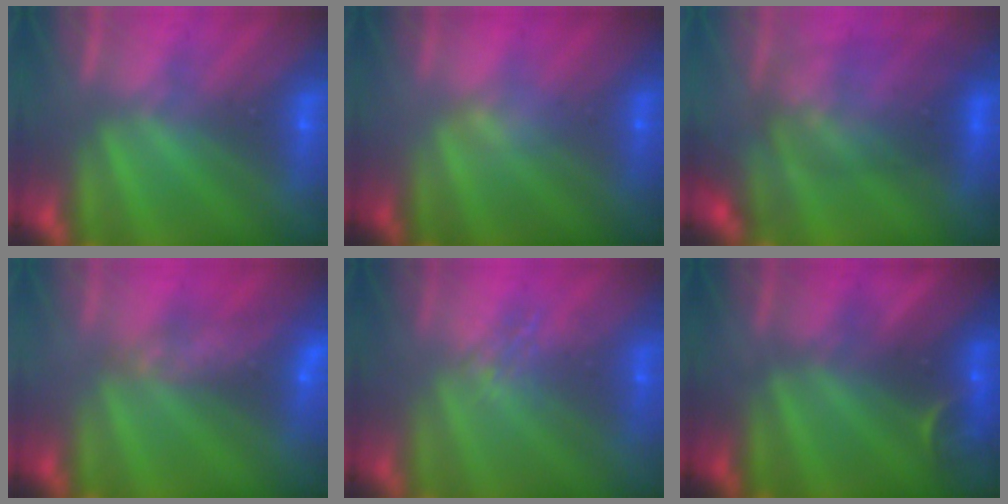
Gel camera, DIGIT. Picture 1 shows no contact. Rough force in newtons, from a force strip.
{"total": 2.4}
{"total": 2.8}
{"total": 8.6}
{"total": 1.6}
{"total": 2.9}